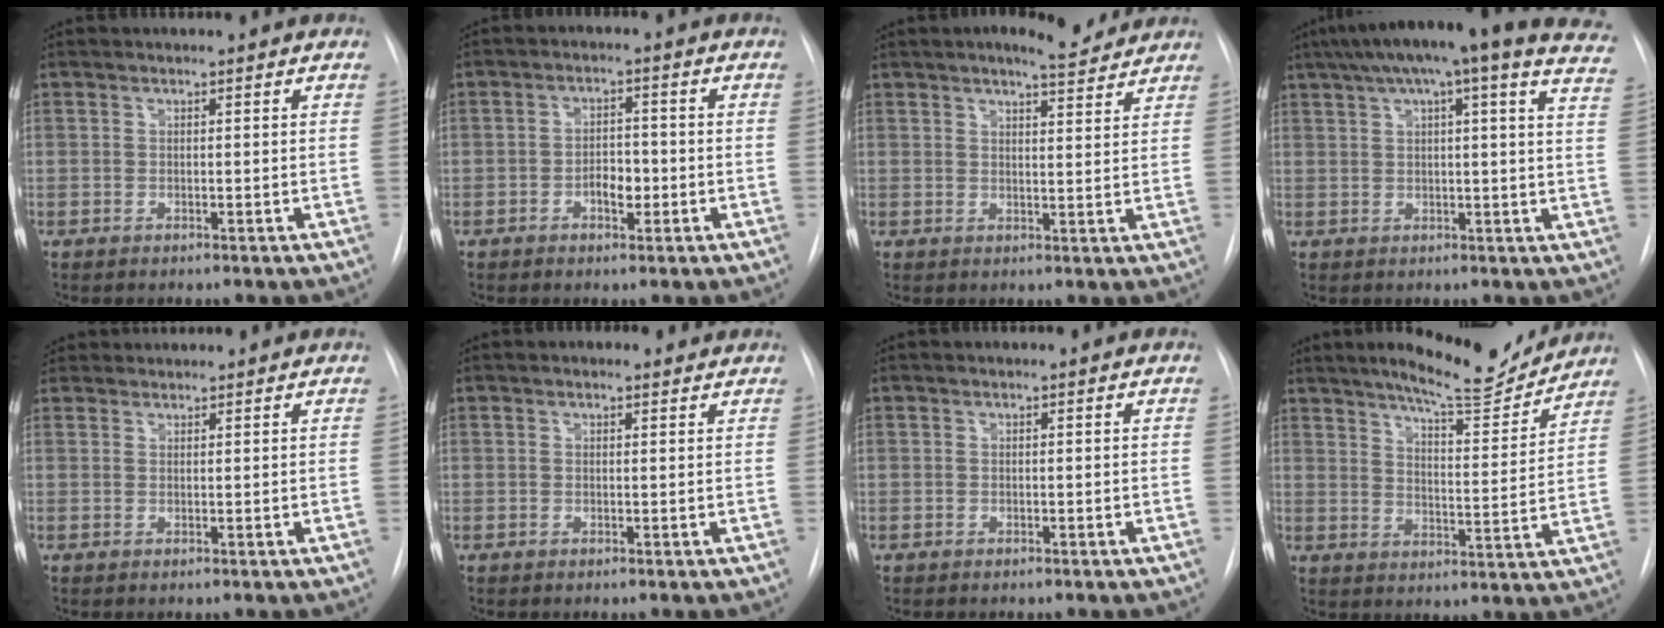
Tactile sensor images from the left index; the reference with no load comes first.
{"total": 3.6, "force": [-1.3, 1.9, 2.8], "torque": [-0.041, 0.007, -0.020]}
{"total": 6.6, "force": [5.6, 1.4, 3.1], "torque": [-0.044, 0.005, 0.070]}
{"total": 25.1, "force": [19.8, 2.4, 15.3], "torque": [-0.215, 0.017, 0.236]}
{"total": 4.2, "force": [3.9, 1.6, 0.4], "torque": [-0.004, 0.032, 0.069]}
{"total": 1.6, "force": [1.1, 0.8, 0.8], "torque": [-0.016, 0.010, 0.013]}
{"total": 0.0}
{"total": 12.4, "force": [11.3, 1.4, 4.9], "torque": [-0.071, -0.018, 0.159]}